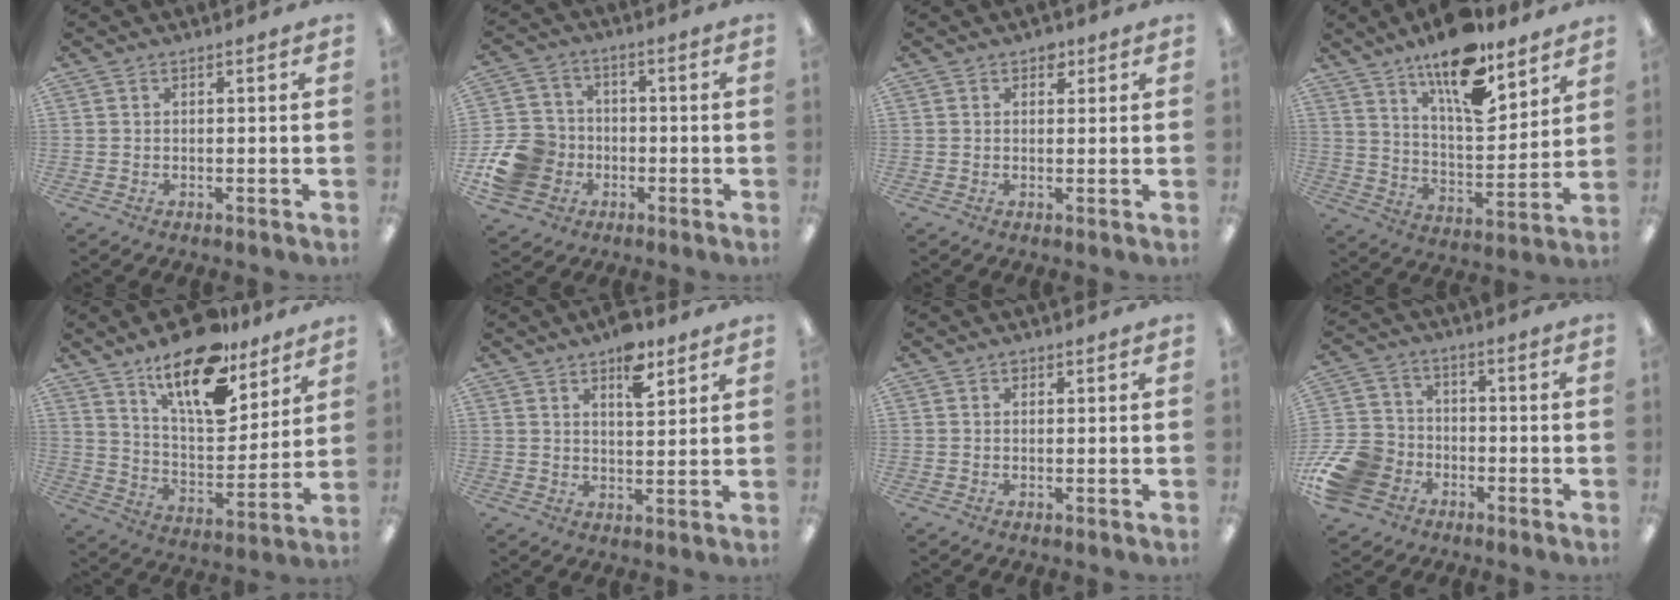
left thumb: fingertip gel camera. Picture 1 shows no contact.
{"total": 12.7, "force": [-3.9, 11.1, 4.6], "torque": [-0.099, 0.038, -0.063]}
{"total": 2.4, "force": [1.3, 1.7, 1.0], "torque": [-0.005, -0.002, 0.020]}
{"total": 16.6, "force": [11.8, 6.0, 10.0], "torque": [-0.158, -0.071, 0.199]}
{"total": 18.6, "force": [13.2, 7.7, 10.7], "torque": [-0.178, -0.078, 0.226]}
{"total": 6.8, "force": [4.3, 3.5, 3.9], "torque": [-0.031, -0.021, 0.068]}
{"total": 0.8, "force": [0.6, 0.5, 0.2], "torque": [0.003, -0.002, 0.009]}
{"total": 13.3, "force": [-5.7, 10.3, 6.2], "torque": [-0.136, 0.044, -0.102]}